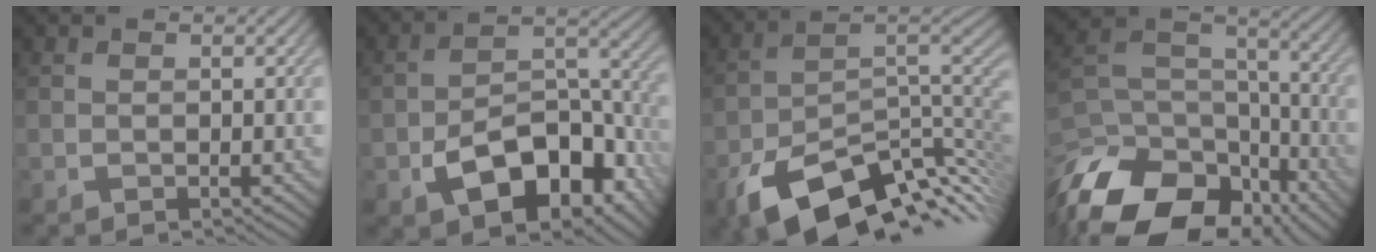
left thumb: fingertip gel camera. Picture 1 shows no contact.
{"total": 12.2, "force": [-5.6, 7.0, 8.4], "torque": [-0.137, -0.015, -0.097]}
{"total": 14.7, "force": [-7.8, 7.1, 10.3], "torque": [-0.190, -0.027, -0.120]}
{"total": 16.8, "force": [-10.7, 9.9, 8.3], "torque": [-0.226, -0.044, -0.168]}